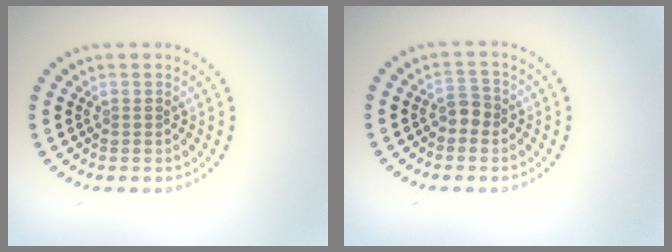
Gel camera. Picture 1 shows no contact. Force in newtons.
{"total": 1.5, "press": 1.4, "slide": 0.5}